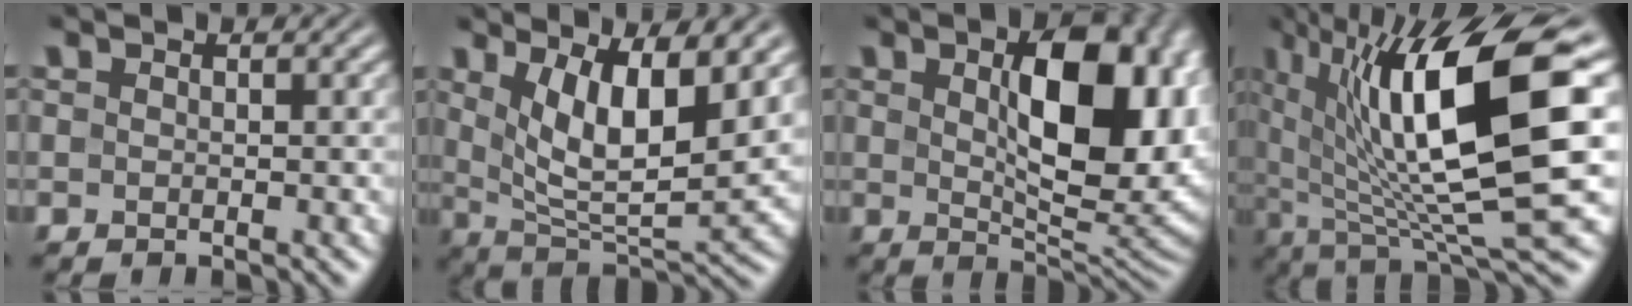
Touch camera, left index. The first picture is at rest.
{"total": 8.1, "force": [2.9, 2.9, 7.0], "torque": [-0.135, -0.019, 0.056]}
{"total": 12.2, "force": [2.3, 5.8, 10.6], "torque": [-0.146, -0.004, 0.046]}
{"total": 14.9, "force": [3.5, 3.9, 14.0], "torque": [-0.239, -0.005, 0.067]}